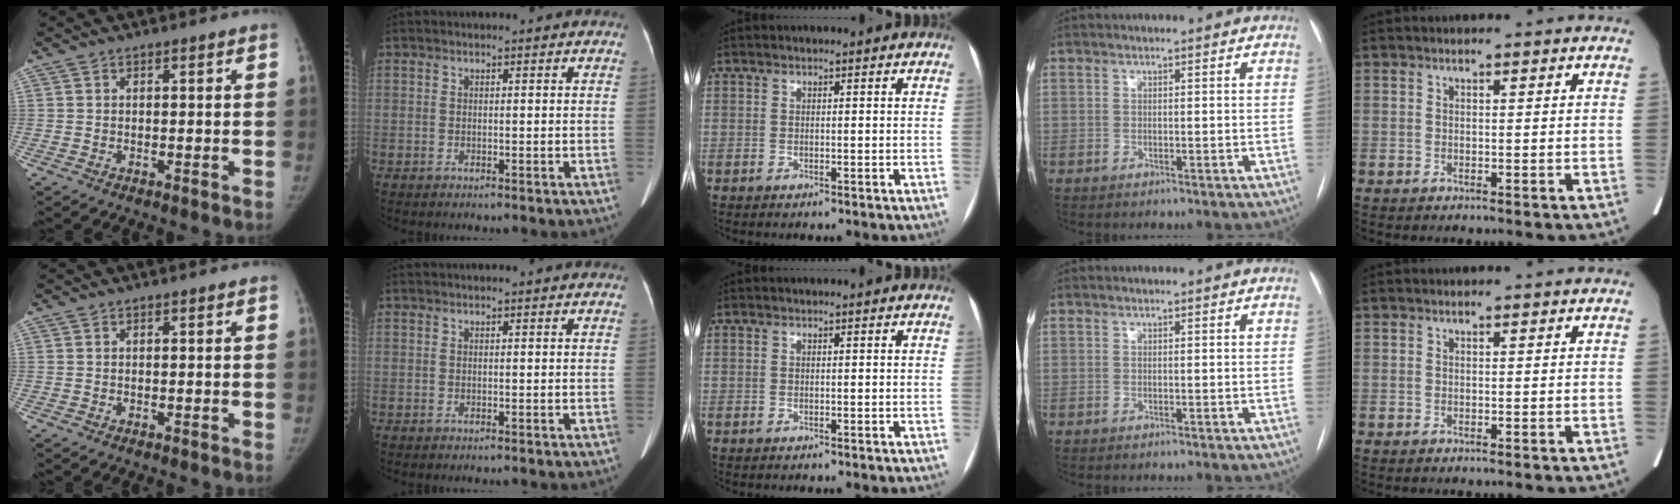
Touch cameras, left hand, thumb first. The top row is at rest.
{}